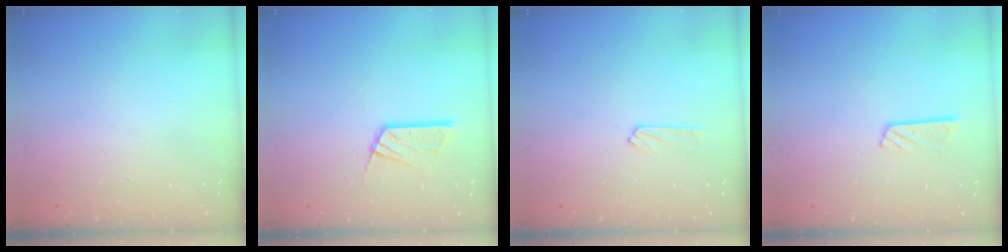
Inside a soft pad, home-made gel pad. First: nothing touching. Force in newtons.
{"total": 10.5, "press": 10.5, "slide": 0.8}
{"total": 4.0, "press": 4.0, "slide": 0.6}
{"total": 4.5, "press": 4.5, "slide": 0.2}